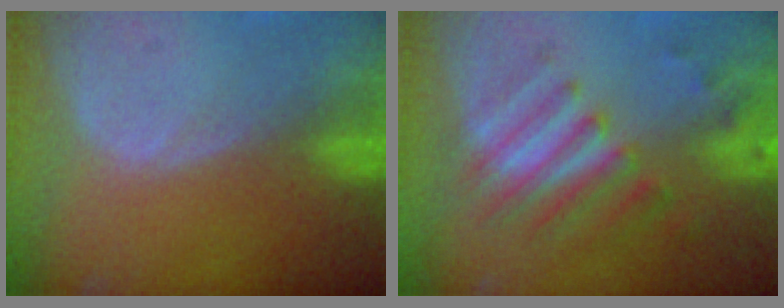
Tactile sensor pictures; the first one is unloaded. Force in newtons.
{"total": 7.8, "press": 6.9, "slide": 3.6}